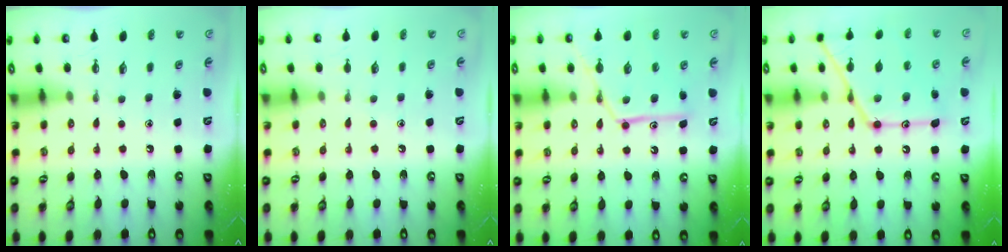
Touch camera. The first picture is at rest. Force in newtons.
{"total": 4.5, "press": 4.4, "slide": 0.6}
{"total": 14.2, "press": 14.2, "slide": 1.2}
{"total": 18.8, "press": 18.7, "slide": 1.5}